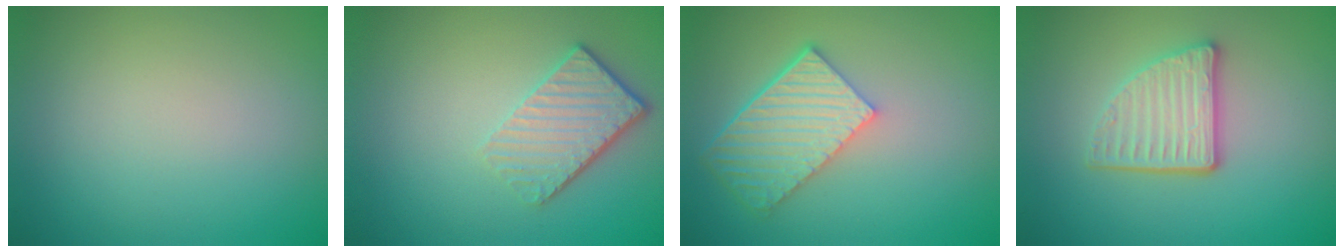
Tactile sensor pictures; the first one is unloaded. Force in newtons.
{"total": 3.6, "press": 2.7, "slide": 2.4}
{"total": 5.5, "press": 4.2, "slide": 3.7}
{"total": 4.0, "press": 3.2, "slide": 2.4}